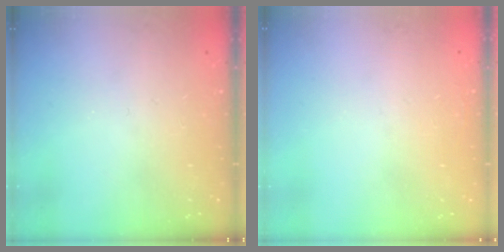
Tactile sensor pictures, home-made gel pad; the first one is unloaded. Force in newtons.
{"total": 1.6, "press": 1.6, "slide": 0.0}